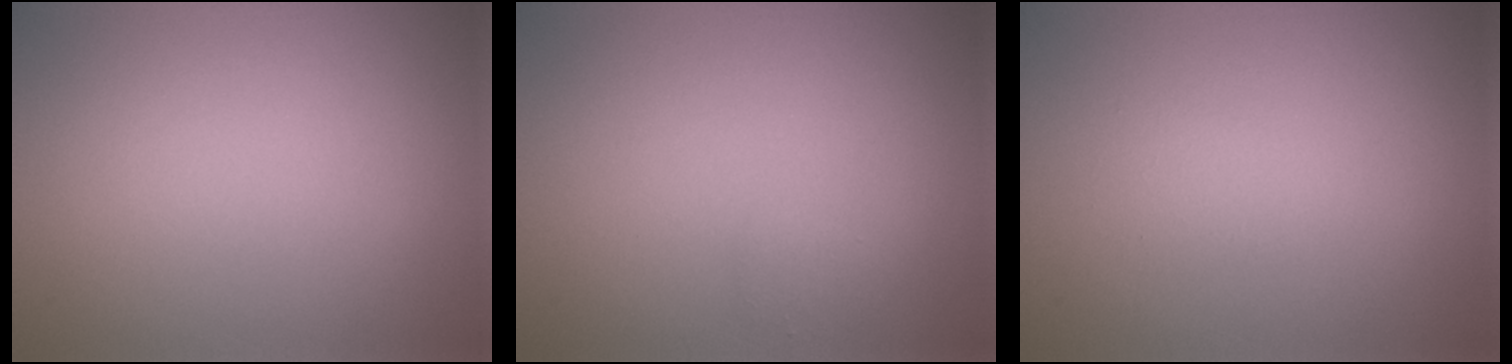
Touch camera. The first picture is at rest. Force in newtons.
{"total": 0.5, "press": 0.5, "slide": 0.1}
{"total": 1.0, "press": 1.0, "slide": 0.0}